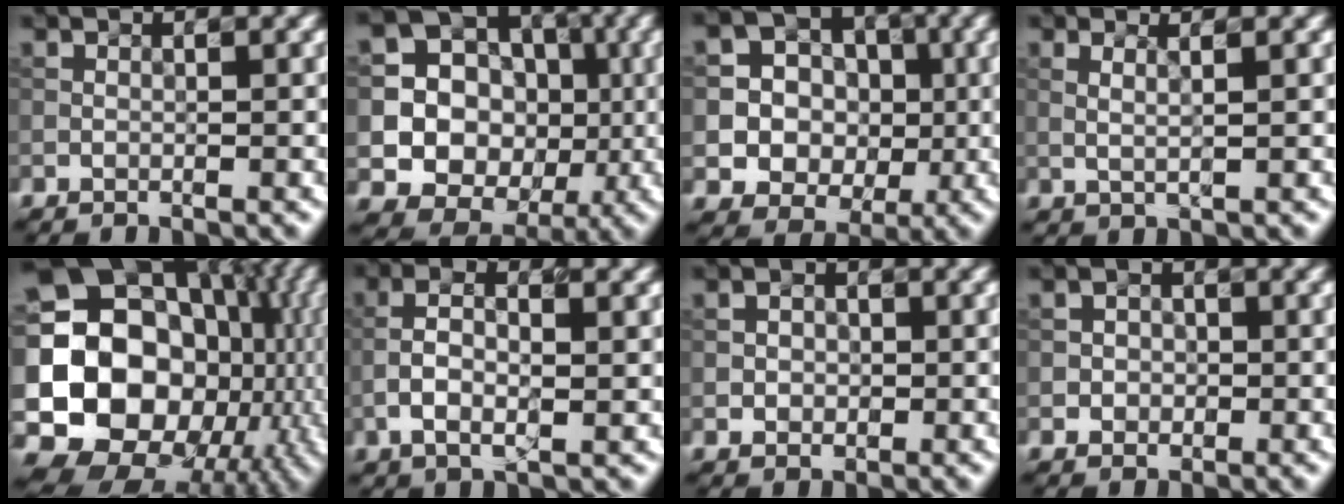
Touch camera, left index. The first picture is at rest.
{"total": 15.8, "force": [-0.3, 15.2, 4.4], "torque": [-0.114, 0.016, -0.025]}
{"total": 9.2, "force": [-0.5, 8.6, 3.1], "torque": [-0.063, 0.019, -0.023]}
{"total": 1.7, "force": [0.8, 0.5, 1.4], "torque": [-0.021, -0.002, 0.005]}
{"total": 19.8, "force": [-1.4, 16.1, 11.5], "torque": [-0.199, -0.010, -0.014]}
{"total": 4.7, "force": [-0.4, 2.1, 4.1], "torque": [-0.091, 0.003, -0.009]}
{"total": 1.8, "force": [0.0, 1.5, 0.9], "torque": [-0.011, -0.001, -0.003]}
{"total": 1.6, "force": [-0.2, 1.4, 0.6], "torque": [0.002, 0.000, -0.009]}